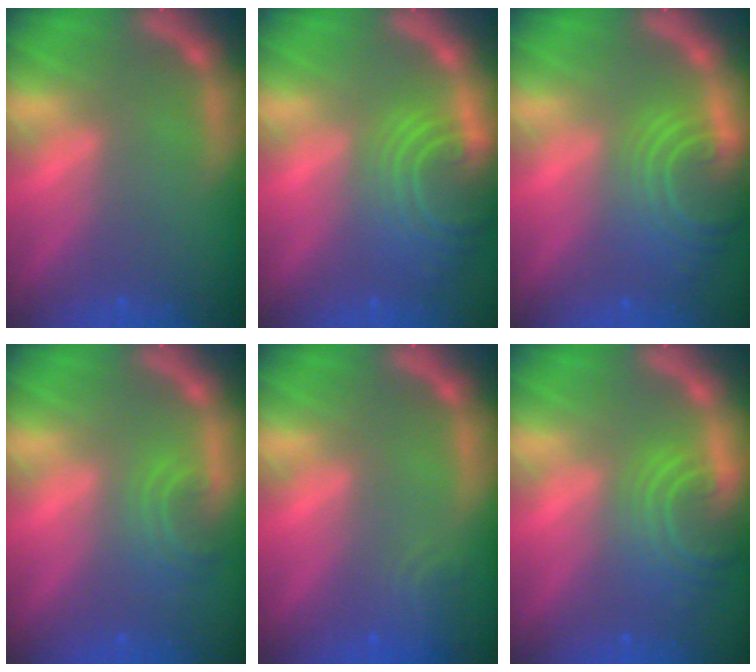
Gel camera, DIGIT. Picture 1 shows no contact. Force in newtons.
{"total": 8.1}
{"total": 7.6}
{"total": 2.9}
{"total": 2.4}
{"total": 6.1}